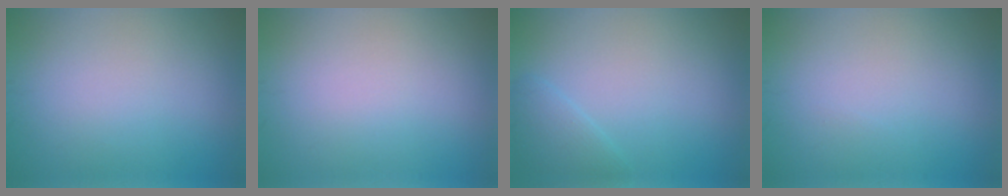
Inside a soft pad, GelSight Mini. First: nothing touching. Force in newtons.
{"total": 0.0}
{"total": 1.7, "press": 1.7, "slide": 0.1}
{"total": 0.0}